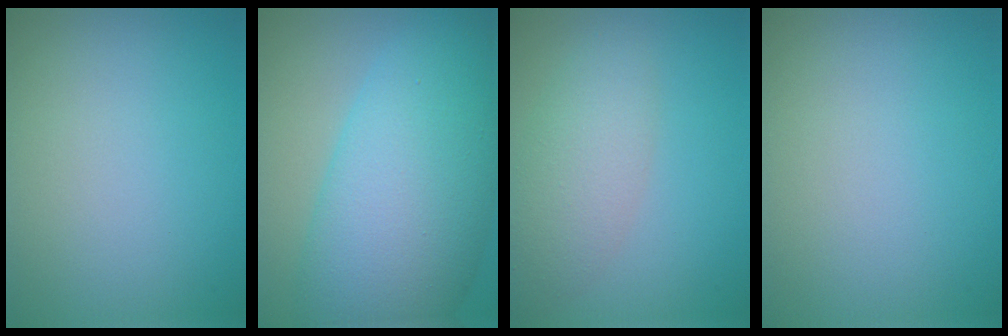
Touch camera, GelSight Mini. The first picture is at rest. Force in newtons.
{"total": 12.2, "press": 12.2, "slide": 0.3}
{"total": 4.0, "press": 3.9, "slide": 0.2}
{"total": 0.0}